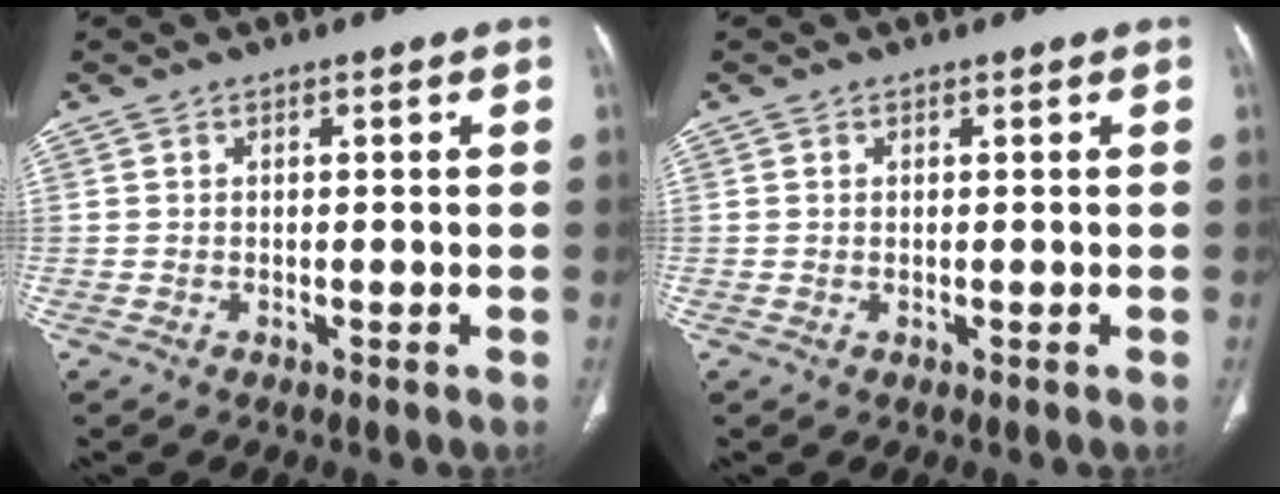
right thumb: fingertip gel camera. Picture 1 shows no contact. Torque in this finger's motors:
{"motor_torque": [-0.57, 0.22, -0.28, 0.27, -0.03]}